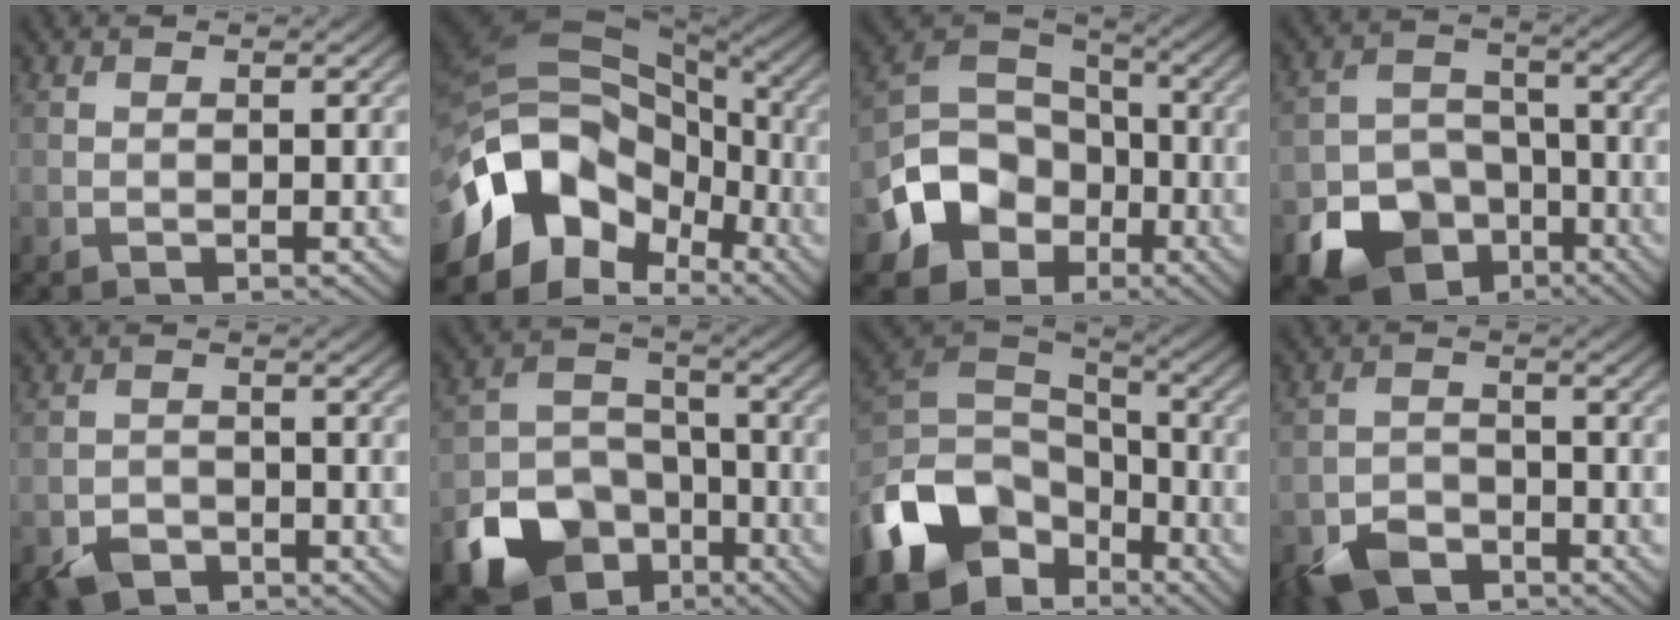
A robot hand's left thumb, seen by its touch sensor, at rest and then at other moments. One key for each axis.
{"total": 16.9, "fx": -6.4, "fy": 11.9, "fz": 10.2, "tx": -0.227, "ty": -0.025, "tz": -0.119}
{"total": 12.3, "fx": -4.8, "fy": 9.7, "fz": 5.9, "tx": -0.148, "ty": -0.031, "tz": -0.098}
{"total": 12.6, "fx": -7.2, "fy": 8.8, "fz": 5.3, "tx": -0.112, "ty": -0.032, "tz": -0.122}
{"total": 3.2, "fx": -2.2, "fy": 2.0, "fz": 1.2, "tx": -0.022, "ty": -0.007, "tz": -0.047}
{"total": 13.7, "fx": -7.5, "fy": 9.4, "fz": 6.7, "tx": -0.156, "ty": -0.037, "tz": -0.136}
{"total": 15.3, "fx": -7.6, "fy": 10.3, "fz": 8.3, "tx": -0.221, "ty": -0.032, "tz": -0.135}
{"total": 5.4, "fx": -3.8, "fy": 3.2, "fz": 2.3, "tx": -0.049, "ty": -0.007, "tz": -0.077}